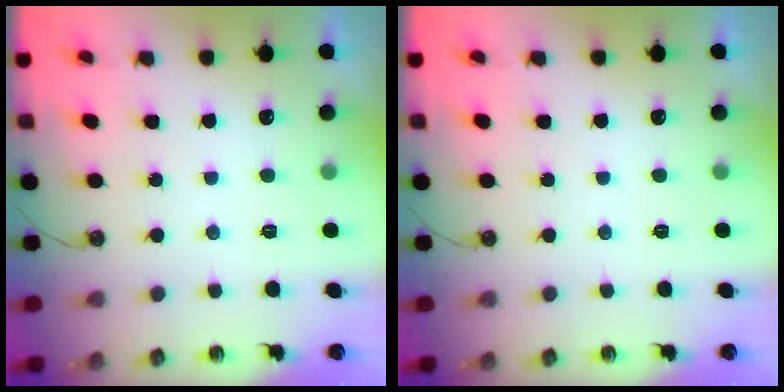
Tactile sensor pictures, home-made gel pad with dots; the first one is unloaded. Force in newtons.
{"total": 0.0}